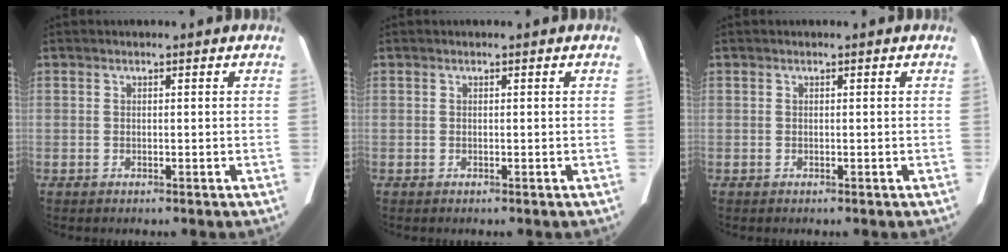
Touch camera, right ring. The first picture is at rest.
{"total": 0.0}
{"total": 0.0}